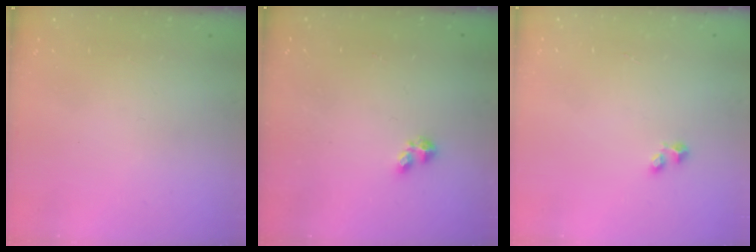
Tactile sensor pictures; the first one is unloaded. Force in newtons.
{"total": 2.2, "press": 2.2, "slide": 0.4}
{"total": 2.4, "press": 2.4, "slide": 0.4}